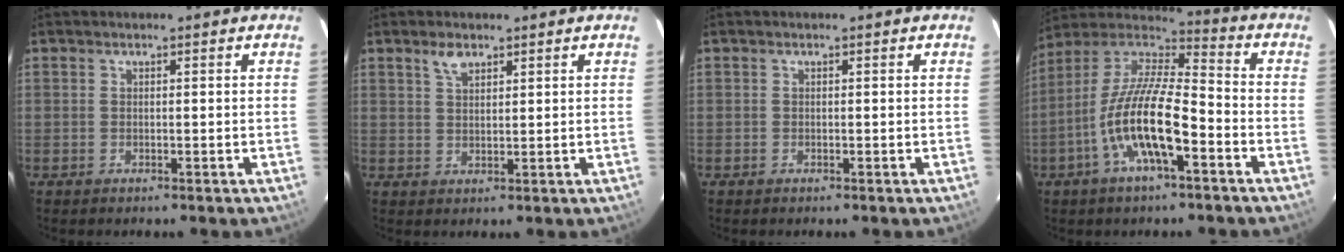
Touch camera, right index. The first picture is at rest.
{"total": 3.0, "force": [2.0, 1.5, 1.6], "torque": [-0.028, 0.006, 0.039]}
{"total": 0.0}
{"total": 15.6, "force": [-6.2, 4.3, 13.7], "torque": [-0.267, -0.007, -0.123]}